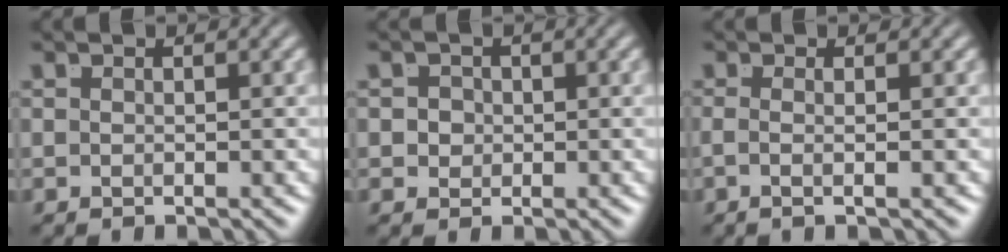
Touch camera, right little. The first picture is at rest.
{"total": 1.8, "force": [0.0, 1.7, 0.6], "torque": [-0.018, -0.009, 0.002]}
{"total": 1.8, "force": [-0.7, -0.8, 1.4], "torque": [-0.039, -0.014, -0.006]}